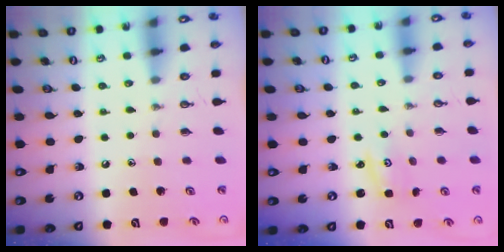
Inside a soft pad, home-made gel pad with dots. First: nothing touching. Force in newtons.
{"total": 1.7, "press": 1.7, "slide": 0.2}